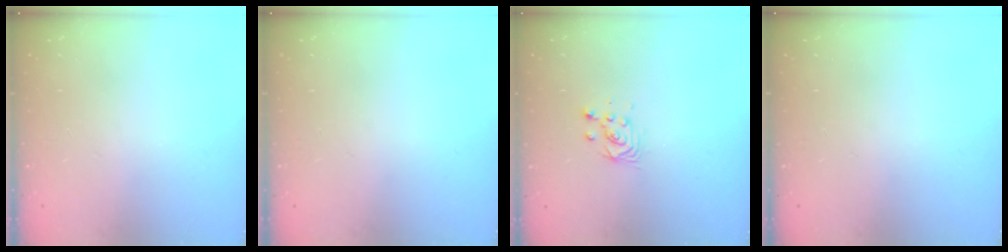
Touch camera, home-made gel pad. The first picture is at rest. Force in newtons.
{"total": 0.0}
{"total": 3.4, "press": 3.4, "slide": 0.2}
{"total": 0.0}